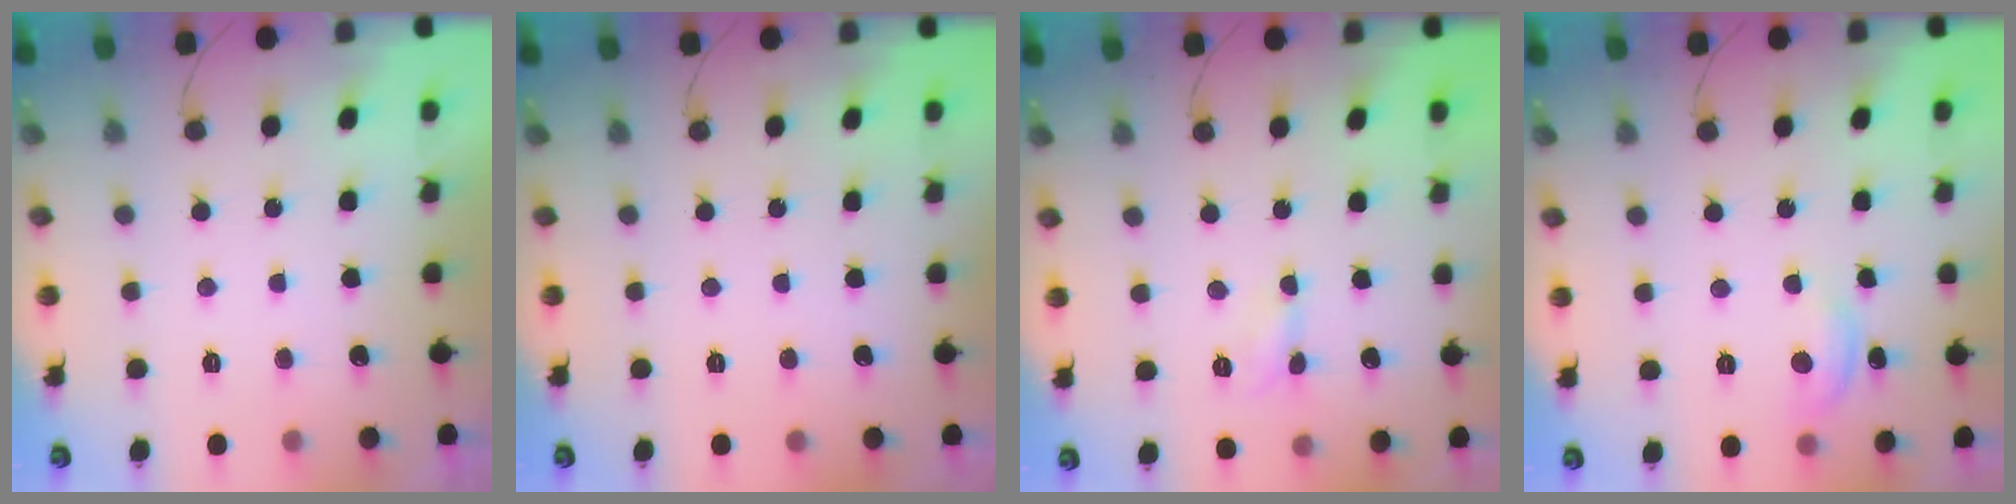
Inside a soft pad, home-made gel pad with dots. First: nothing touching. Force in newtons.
{"total": 0.0}
{"total": 2.8, "press": 2.8, "slide": 0.4}
{"total": 6.6, "press": 6.6, "slide": 0.6}